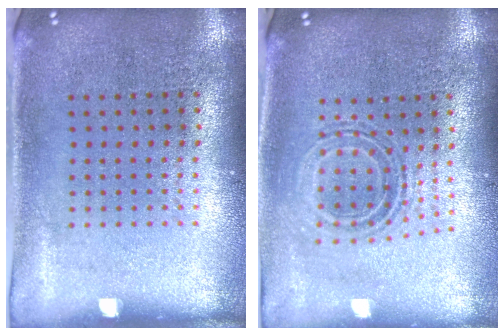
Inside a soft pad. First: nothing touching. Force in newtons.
{"total": 0.8, "press": 0.7, "slide": 0.3}